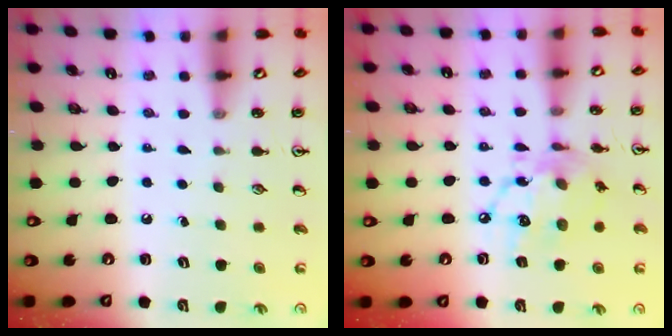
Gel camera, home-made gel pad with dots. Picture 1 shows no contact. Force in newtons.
{"total": 14.4, "press": 14.4, "slide": 1.3}